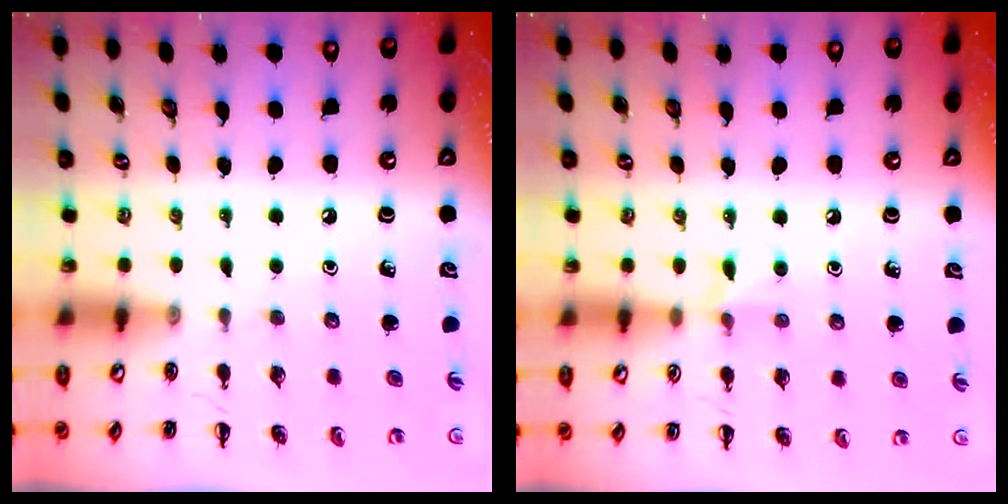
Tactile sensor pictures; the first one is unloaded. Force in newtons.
{"total": 5.8, "press": 5.6, "slide": 1.8}